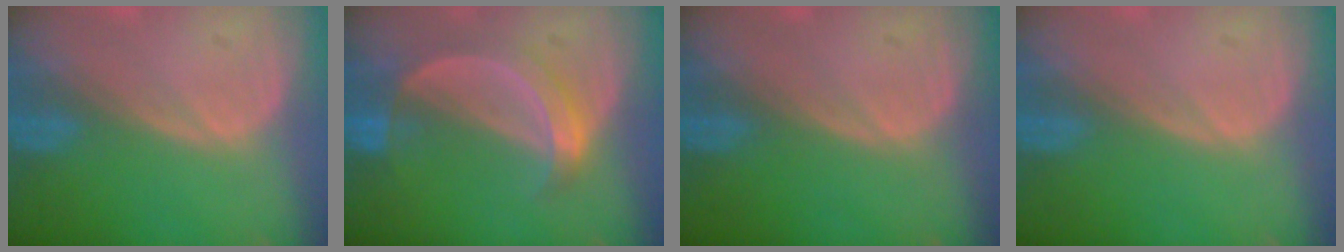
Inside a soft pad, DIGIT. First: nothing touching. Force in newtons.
{"total": 5.3, "press": 5.2, "slide": 1.2}
{"total": 0.0}
{"total": 0.0}